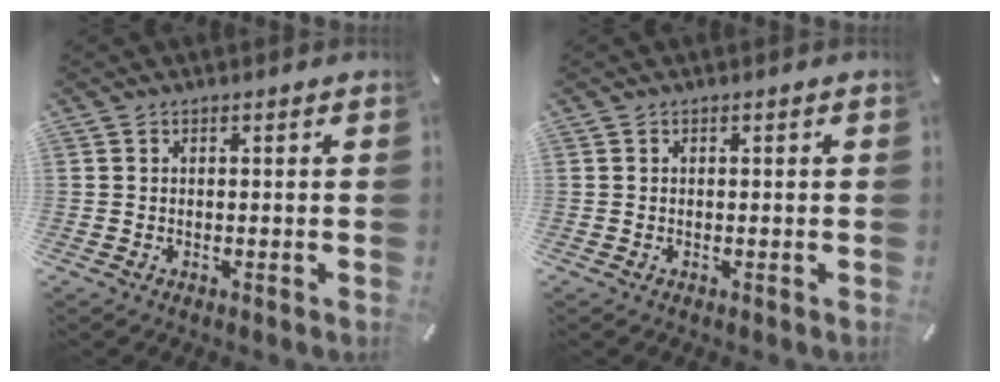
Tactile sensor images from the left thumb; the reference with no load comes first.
{"total": 0.0}